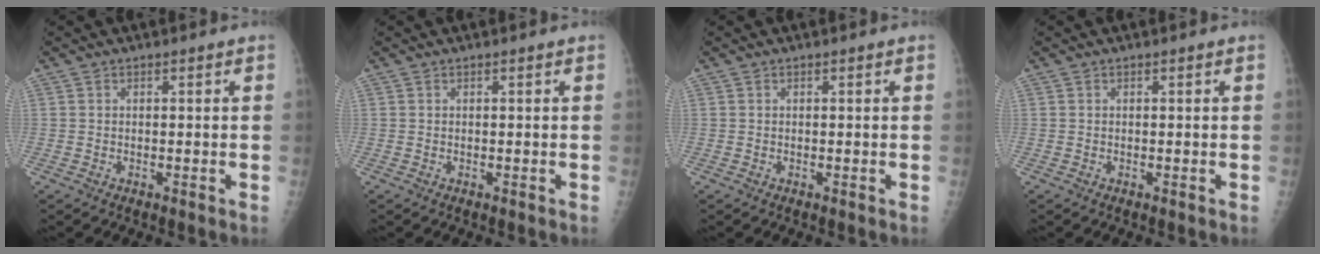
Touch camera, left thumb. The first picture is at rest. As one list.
[{"total": 0.0}, {"total": 0.0}, {"total": 0.0}]